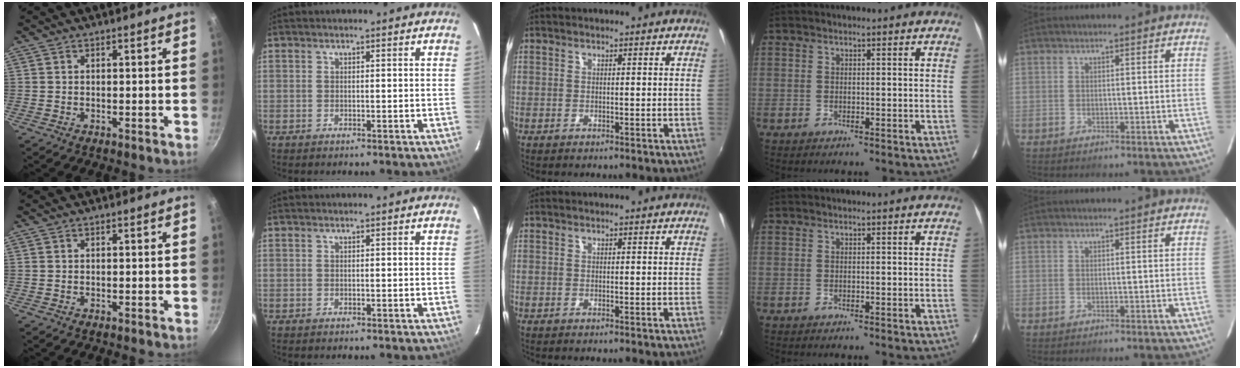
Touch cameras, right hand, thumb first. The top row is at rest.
{}